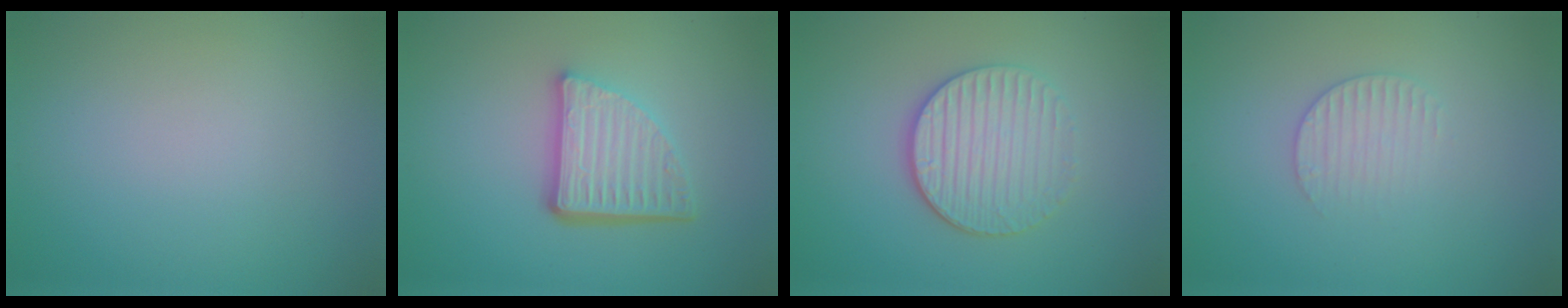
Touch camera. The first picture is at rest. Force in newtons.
{"total": 5.4, "press": 3.7, "slide": 3.9}
{"total": 4.0, "press": 3.5, "slide": 2.0}
{"total": 1.9, "press": 1.9, "slide": 0.3}